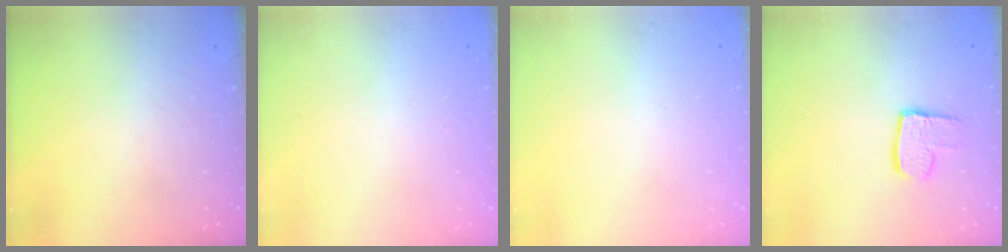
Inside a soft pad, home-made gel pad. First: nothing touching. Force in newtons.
{"total": 0.0}
{"total": 0.0}
{"total": 10.1, "press": 10.0, "slide": 0.8}